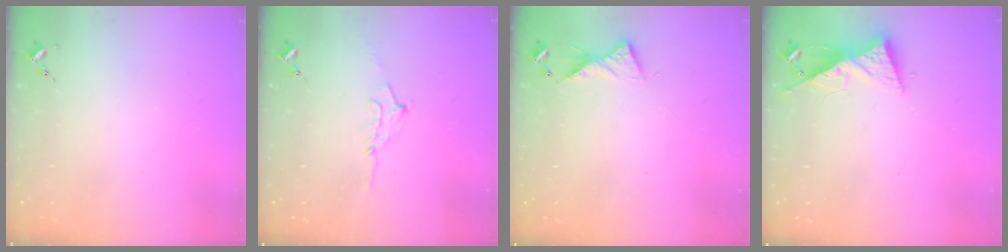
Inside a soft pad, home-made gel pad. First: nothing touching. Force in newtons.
{"total": 5.7, "press": 5.6, "slide": 0.7}
{"total": 6.4, "press": 6.4, "slide": 0.6}
{"total": 8.2, "press": 8.2, "slide": 0.7}